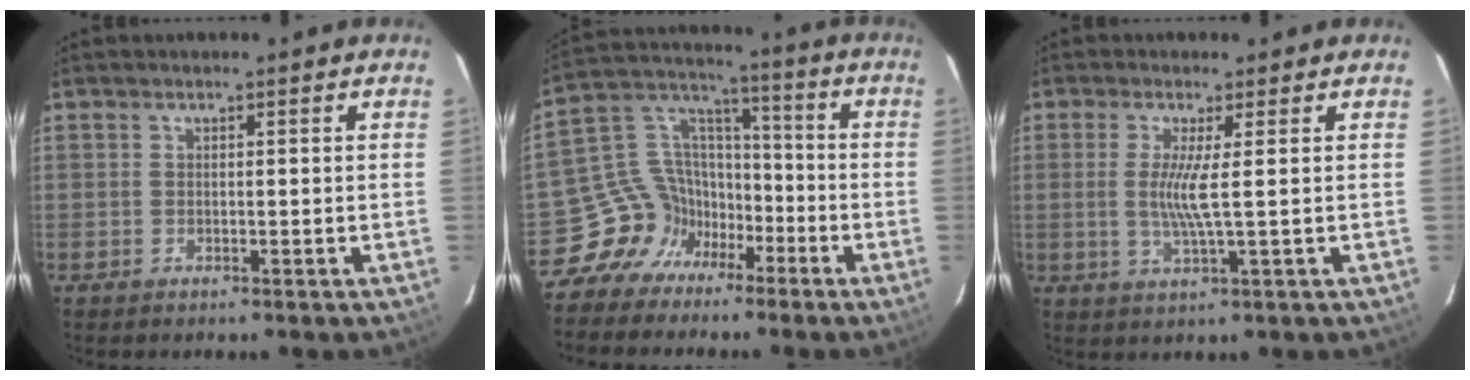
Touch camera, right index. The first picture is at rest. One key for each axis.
{"total": 10.8, "fx": -6.8, "fy": 8.2, "fz": 1.8, "tx": -0.041, "ty": 0.055, "tz": -0.124}
{"total": 4.8, "fx": 0.4, "fy": -0.7, "fz": 4.8, "tx": -0.096, "ty": -0.008, "tz": 0.004}